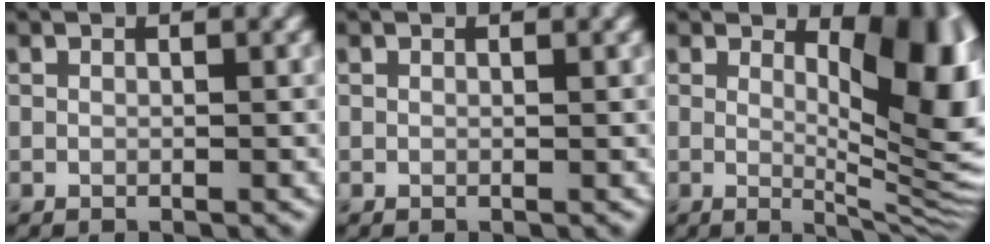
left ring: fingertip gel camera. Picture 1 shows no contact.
{"total": 0.0}
{"total": 9.7, "force": [2.3, 3.8, 8.7], "torque": [-0.102, -0.007, 0.035]}